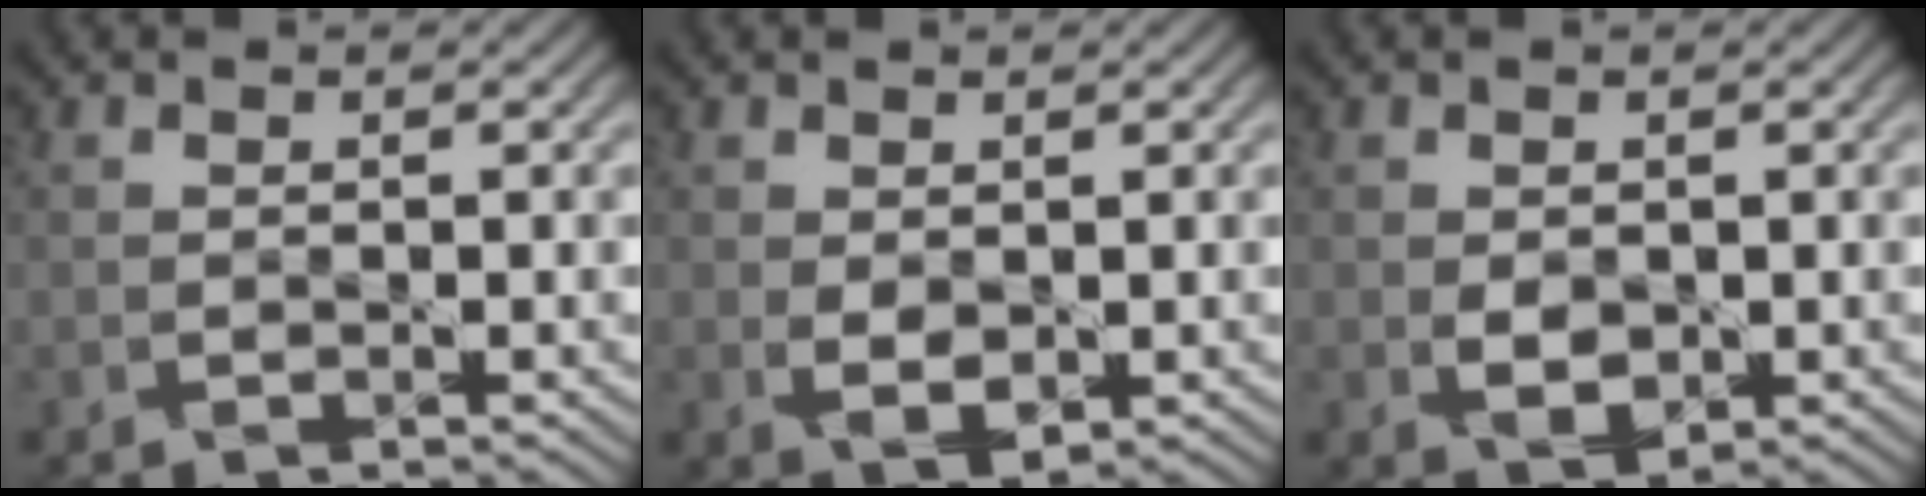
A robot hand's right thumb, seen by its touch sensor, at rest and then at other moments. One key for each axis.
{"total": 2.9, "fx": 0.3, "fy": 1.8, "fz": 2.2, "tx": -0.049, "ty": -0.006, "tz": 0.009}
{"total": 2.6, "fx": 0.0, "fy": 1.8, "fz": 1.8, "tx": -0.041, "ty": -0.003, "tz": 0.004}